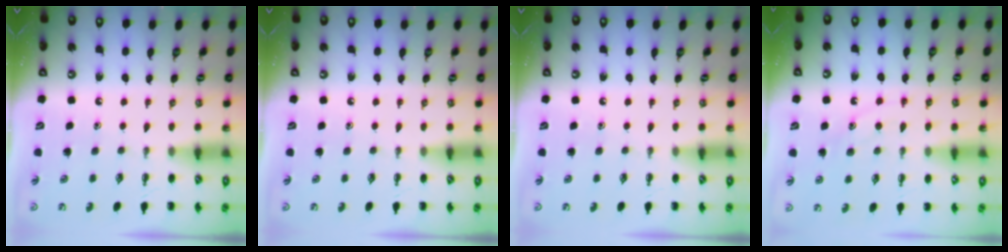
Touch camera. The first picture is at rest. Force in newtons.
{"total": 0.0}
{"total": 0.0}
{"total": 10.6, "press": 10.5, "slide": 0.7}